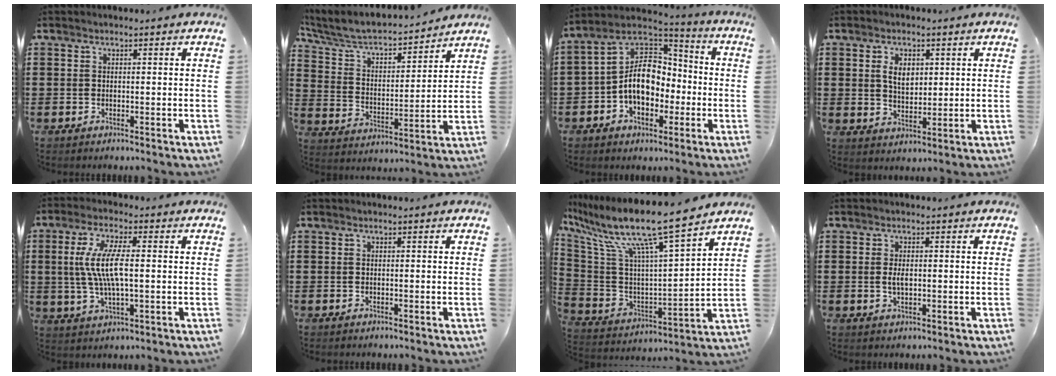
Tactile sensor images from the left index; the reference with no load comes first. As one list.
[{"total": 5.5, "force": [4.8, 1.3, 2.2], "torque": [-0.067, -0.036, 0.075]}, {"total": 10.8, "force": [-1.8, 7.7, 7.4], "torque": [-0.178, 0.012, -0.042]}, {"total": 4.2, "force": [1.4, 2.5, 3.1], "torque": [-0.061, 0.007, 0.021]}, {"total": 8.7, "force": [0.5, 2.6, 8.3], "torque": [-0.180, -0.003, 0.000]}, {"total": 0.0}, {"total": 13.2, "force": [10.1, 0.6, 8.5], "torque": [-0.191, -0.073, 0.165]}, {"total": 2.1, "force": [0.1, 0.9, 1.9], "torque": [-0.039, 0.003, 0.001]}]